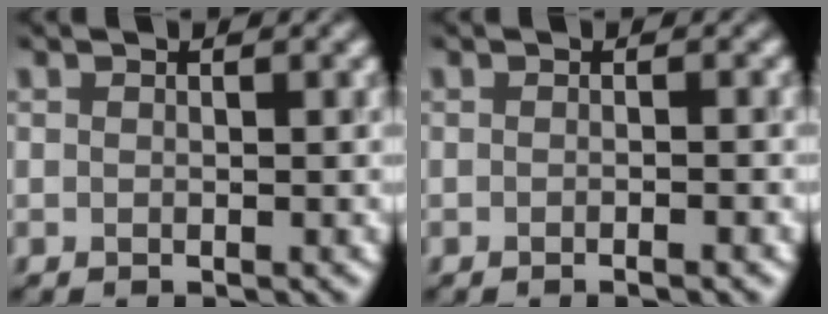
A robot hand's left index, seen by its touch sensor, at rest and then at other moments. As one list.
[{"total": 1.6, "force": [-0.5, 0.6, 1.4], "torque": [0.006, 0.006, -0.018]}]